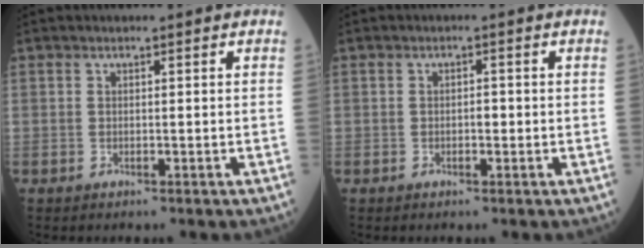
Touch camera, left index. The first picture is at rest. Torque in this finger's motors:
{"motor_torque": [-0.03, 0.39, -0.07, -0.01]}